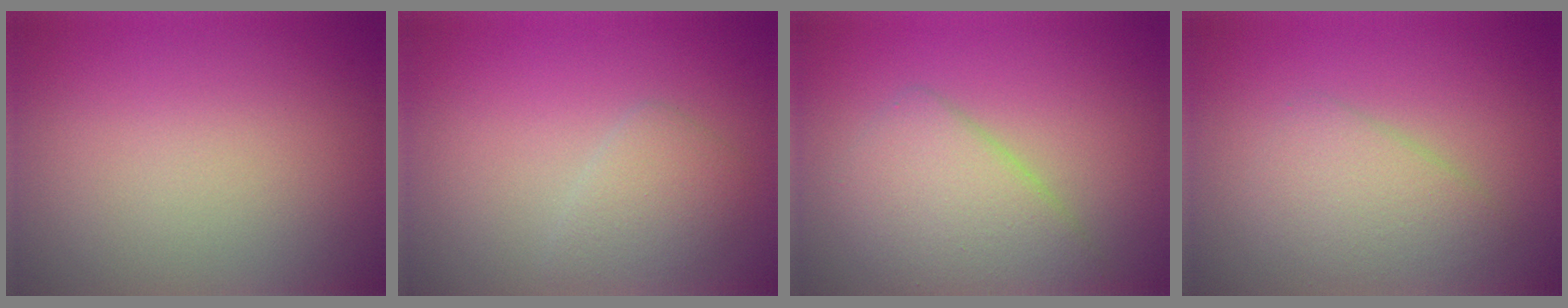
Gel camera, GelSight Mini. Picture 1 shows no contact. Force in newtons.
{"total": 2.2, "press": 2.2, "slide": 0.0}
{"total": 4.6, "press": 4.6, "slide": 0.3}
{"total": 3.0, "press": 3.0, "slide": 0.1}